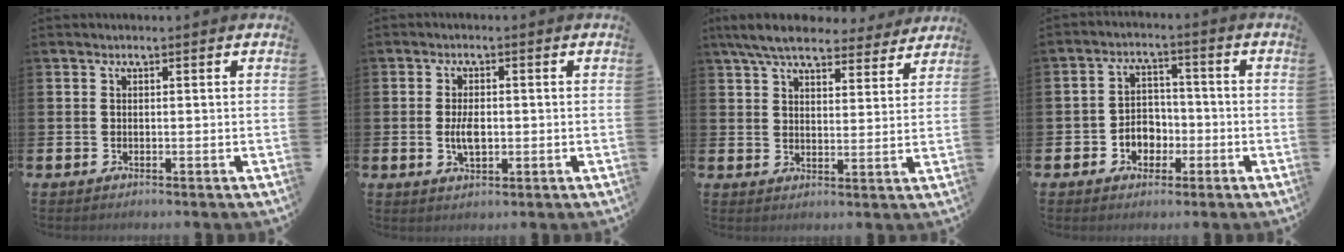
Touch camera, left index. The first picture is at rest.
{"total": 3.6, "force": [-0.2, 1.8, 3.1], "torque": [-0.048, -0.001, -0.007]}
{"total": 7.6, "force": [7.0, 1.9, 2.5], "torque": [-0.060, -0.034, 0.125]}
{"total": 3.9, "force": [-1.5, 3.4, 1.2], "torque": [-0.030, 0.004, -0.035]}